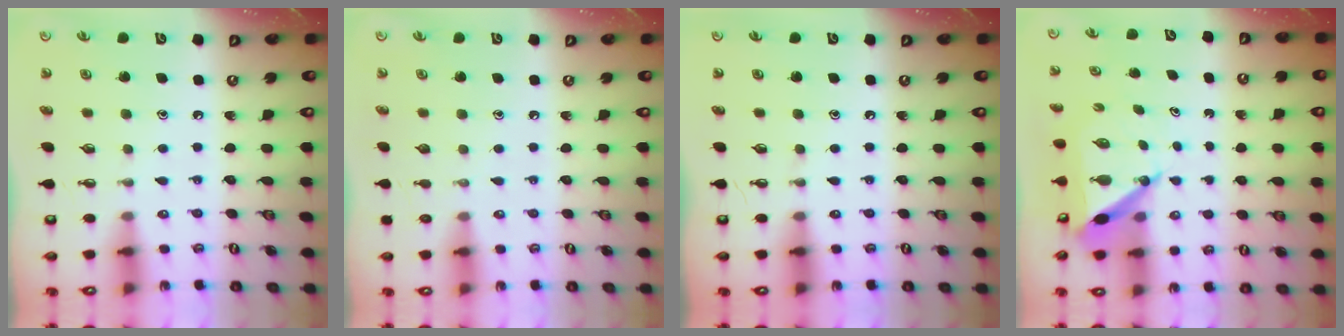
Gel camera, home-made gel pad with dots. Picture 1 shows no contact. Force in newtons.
{"total": 0.0}
{"total": 0.0}
{"total": 6.5, "press": 6.5, "slide": 0.5}